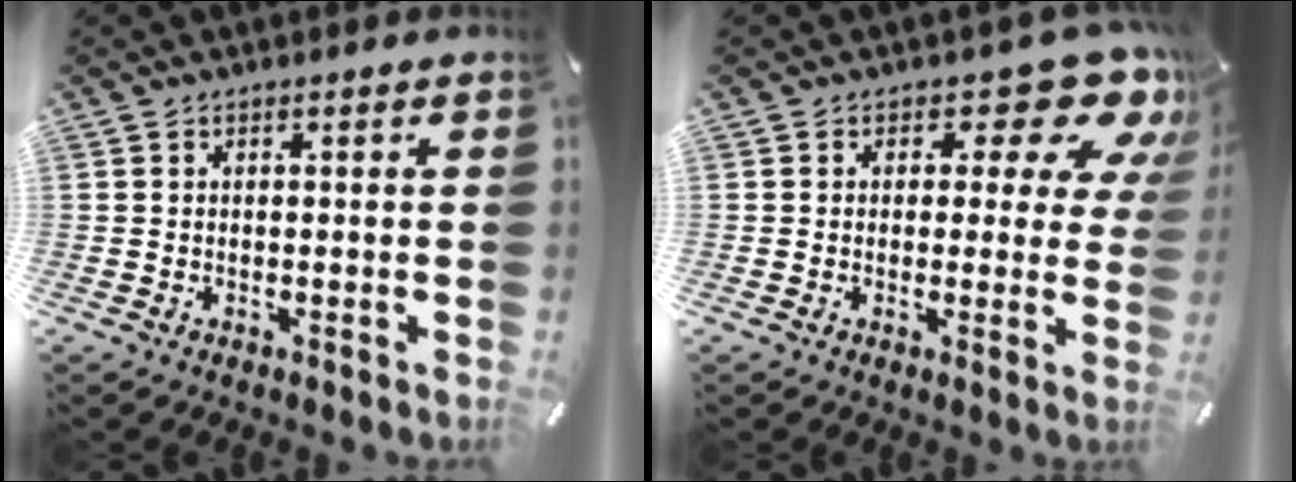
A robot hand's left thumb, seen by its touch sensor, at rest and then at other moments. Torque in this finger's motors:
{"motor_torque": [0.53, 0.02, 0.30, 0.19, 0.04]}